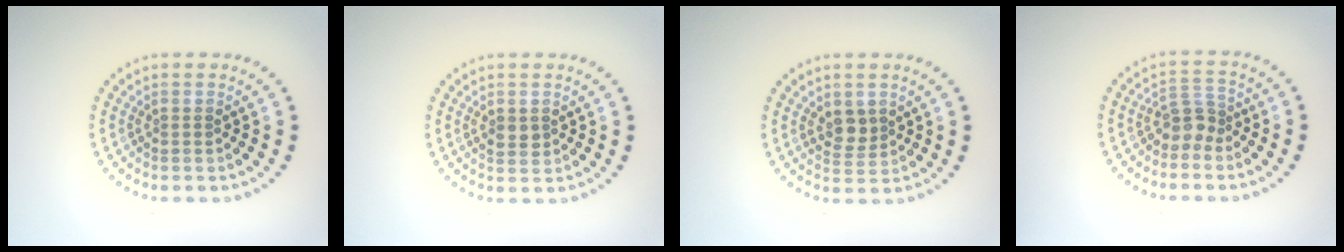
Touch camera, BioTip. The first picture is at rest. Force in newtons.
{"total": 1.5, "press": 1.5, "slide": 0.2}
{"total": 2.0, "press": 1.8, "slide": 0.9}
{"total": 2.3, "press": 1.7, "slide": 1.5}